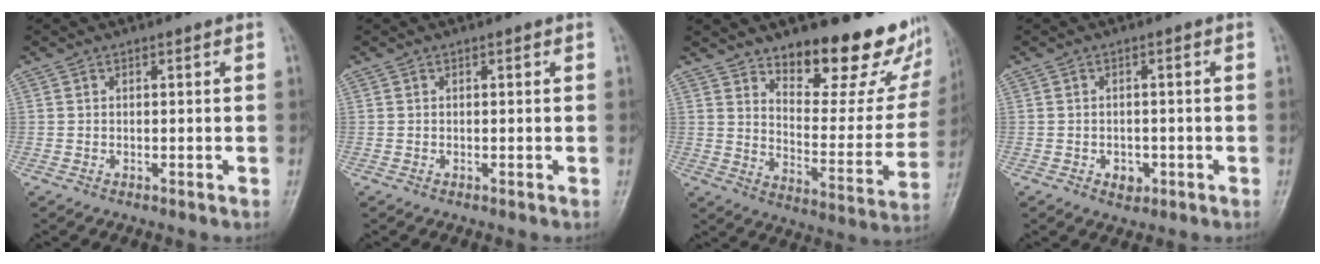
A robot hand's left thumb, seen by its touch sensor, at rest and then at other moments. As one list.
[{"total": 0.0}, {"total": 21.5, "force": [16.1, 8.0, 11.8], "torque": [-0.110, -0.120, 0.222]}, {"total": 2.8, "force": [-1.0, 2.1, 1.5], "torque": [-0.009, 0.003, -0.010]}]